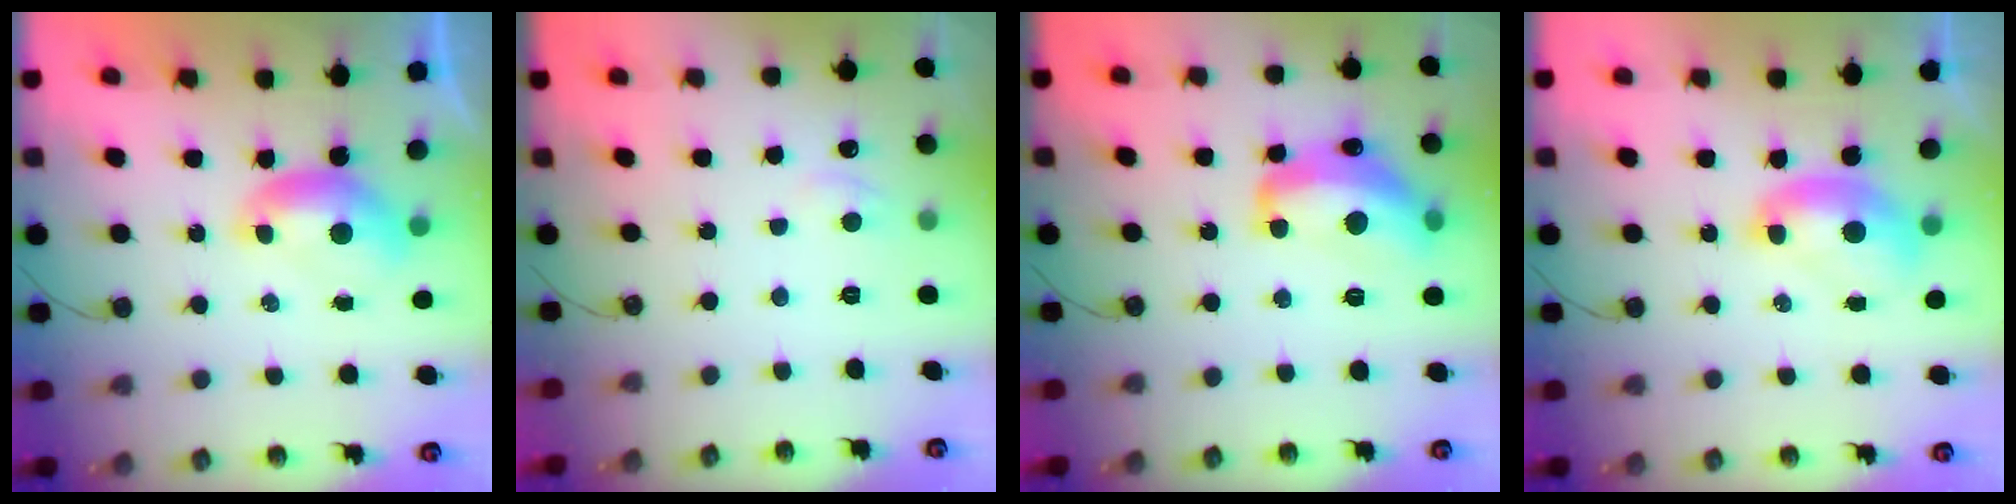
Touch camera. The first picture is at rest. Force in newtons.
{"total": 1.4, "press": 1.2, "slide": 0.6}
{"total": 11.7, "press": 11.7, "slide": 0.8}
{"total": 2.3, "press": 2.3, "slide": 0.3}